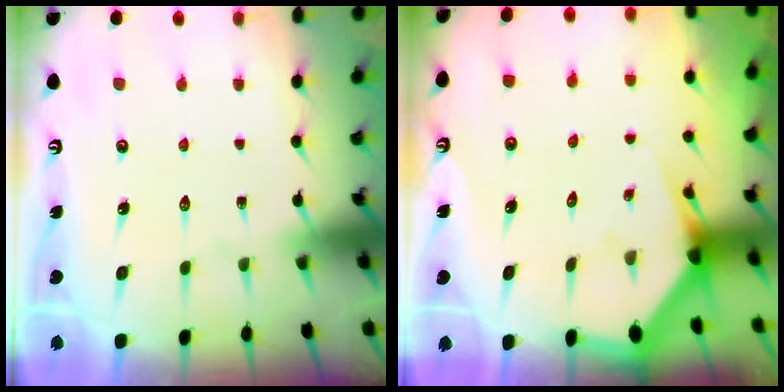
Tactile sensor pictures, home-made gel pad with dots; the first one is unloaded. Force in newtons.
{"total": 2.9, "press": 2.9, "slide": 0.1}